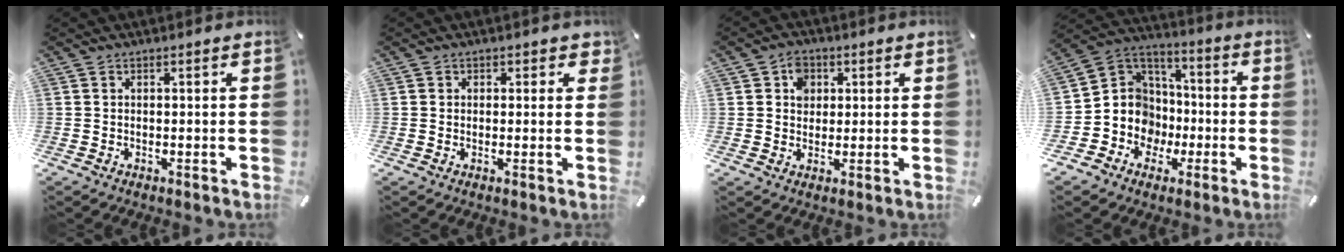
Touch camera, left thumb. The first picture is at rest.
{"total": 1.7, "force": [0.4, 1.6, 0.5], "torque": [0.005, 0.000, 0.002]}
{"total": 4.9, "force": [1.4, 4.3, 1.9], "torque": [-0.023, 0.001, 0.019]}
{"total": 12.0, "force": [-3.6, 11.4, 1.5], "torque": [-0.044, 0.008, -0.056]}